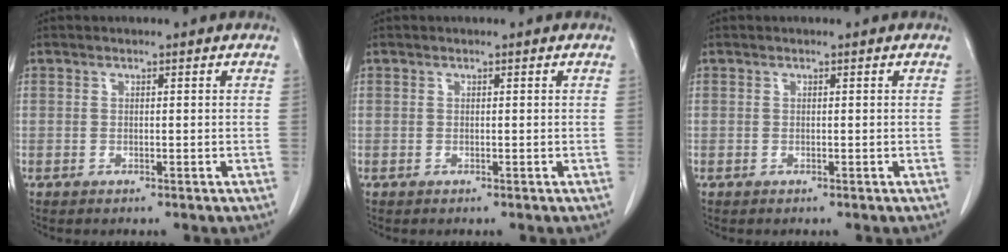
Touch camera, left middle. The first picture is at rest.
{"total": 0.0}
{"total": 0.0}